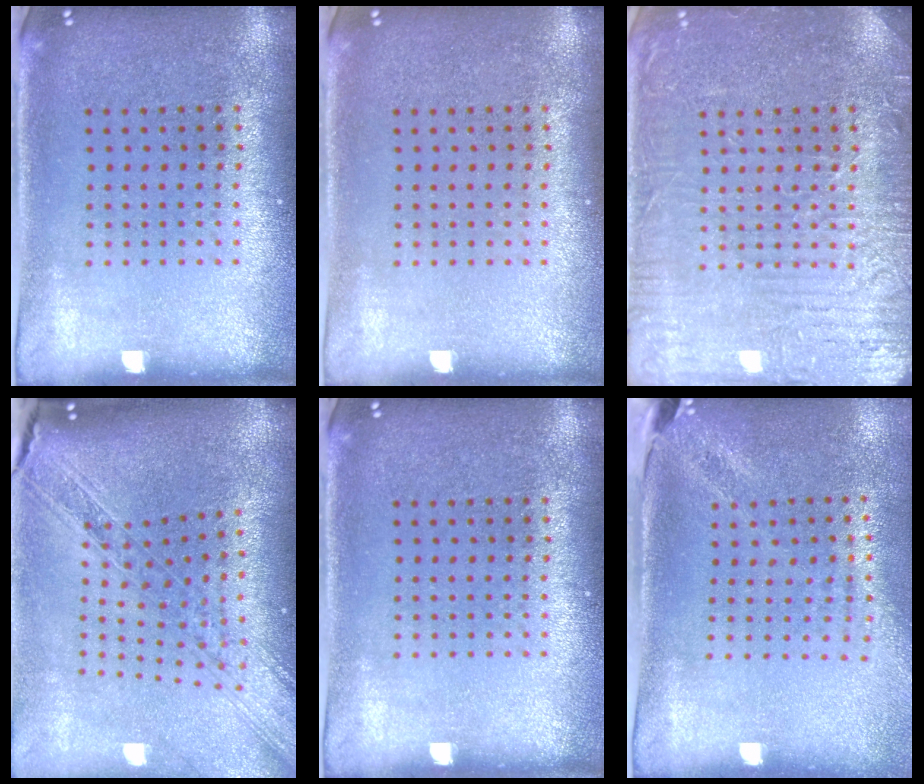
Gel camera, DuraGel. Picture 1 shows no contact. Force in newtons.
{"total": 0.0}
{"total": 5.8, "press": 5.7, "slide": 0.8}
{"total": 2.3, "press": 1.9, "slide": 1.2}
{"total": 0.0}
{"total": 1.9, "press": 1.6, "slide": 1.1}